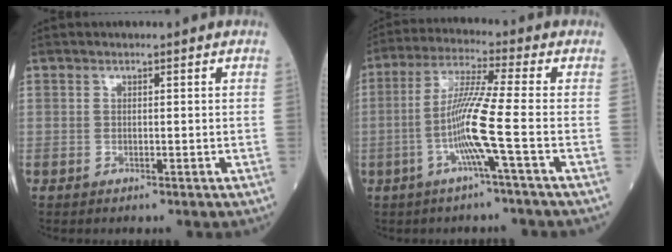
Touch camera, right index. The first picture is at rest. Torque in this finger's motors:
{"motor_torque": [0.22, -0.14, 0.19, 0.19]}